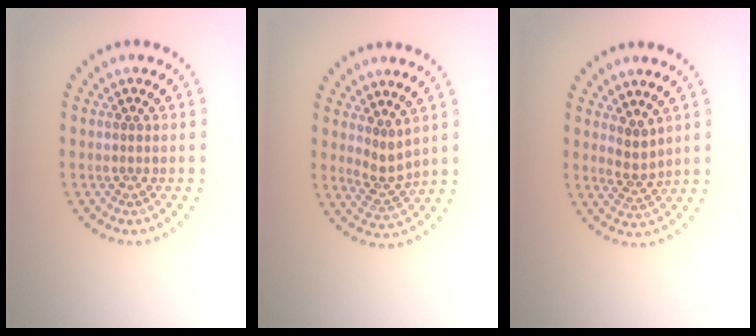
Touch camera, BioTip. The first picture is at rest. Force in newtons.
{"total": 2.1, "press": 1.5, "slide": 1.5}
{"total": 2.1, "press": 1.5, "slide": 1.4}